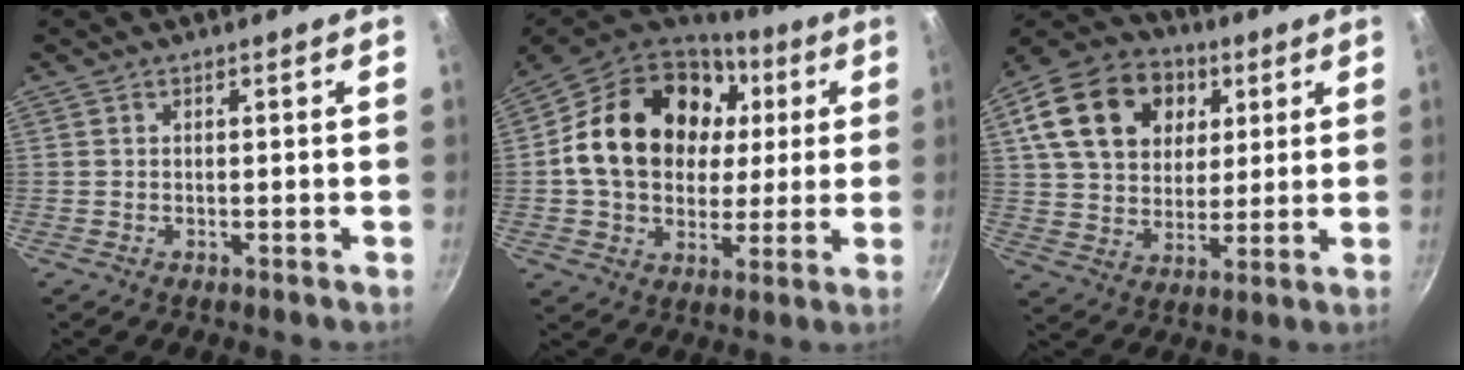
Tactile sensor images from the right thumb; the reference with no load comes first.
{"total": 24.1, "force": [4.6, 18.3, 15.0], "torque": [-0.247, 0.021, 0.078]}
{"total": 20.4, "force": [6.8, 15.3, 11.7], "torque": [-0.190, 0.008, 0.111]}